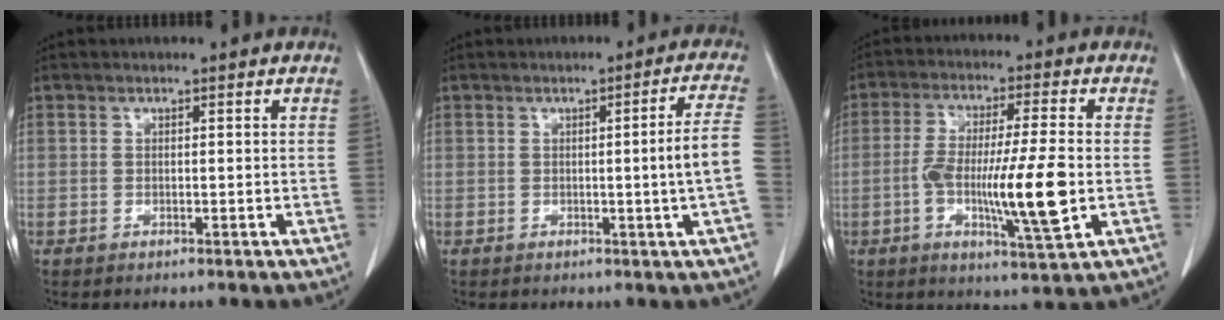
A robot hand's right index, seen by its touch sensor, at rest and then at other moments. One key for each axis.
{"total": 6.0, "fx": -0.9, "fy": -1.3, "fz": 5.8, "tx": -0.073, "ty": -0.002, "tz": -0.014}
{"total": 12.6, "fx": -2.4, "fy": 0.8, "fz": 12.4, "tx": -0.220, "ty": -0.010, "tz": -0.043}